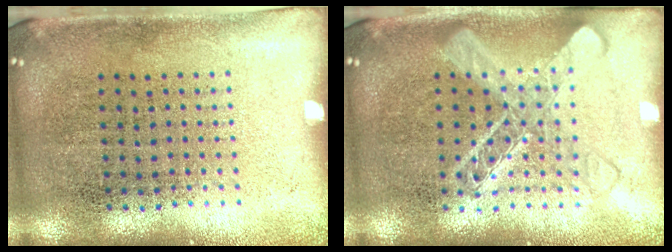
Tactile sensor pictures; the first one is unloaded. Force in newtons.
{"total": 2.9, "press": 2.9, "slide": 0.5}